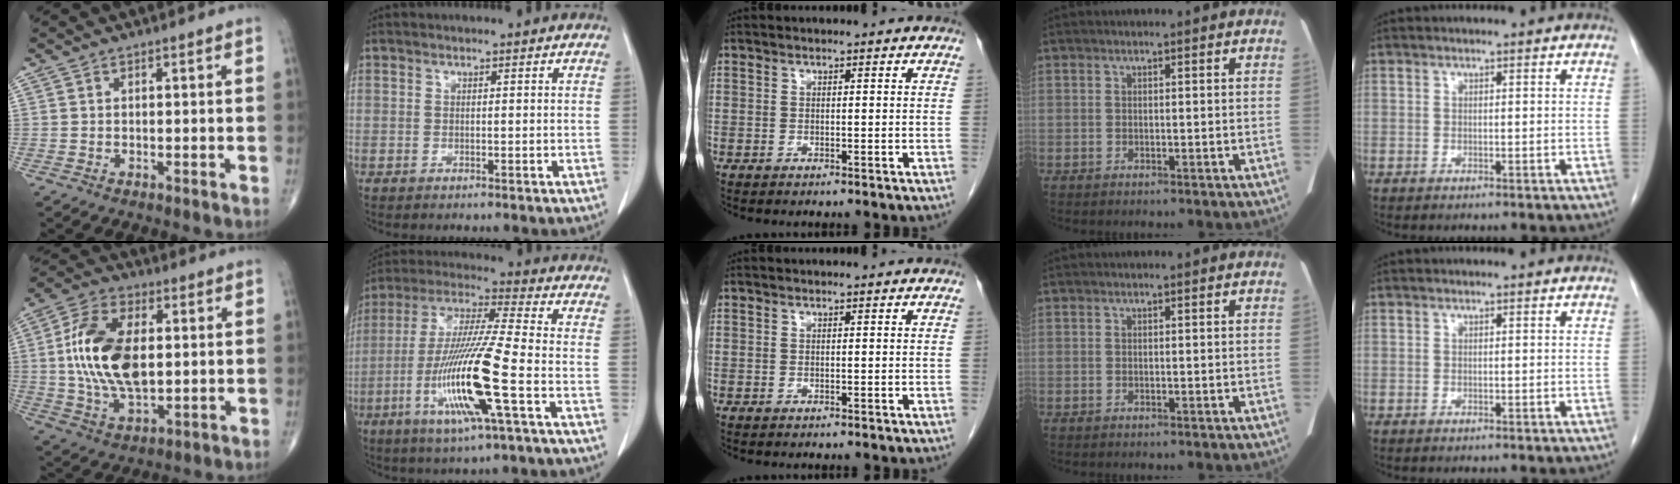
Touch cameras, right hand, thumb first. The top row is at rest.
{"thumb": {"total": 17.5, "force": [1.3, 9.6, 14.5], "torque": [-0.281, 0.003, 0.027]}, "index": {"total": 16.2, "force": [-5.0, -0.1, 15.4], "torque": [-0.315, -0.016, -0.098]}}